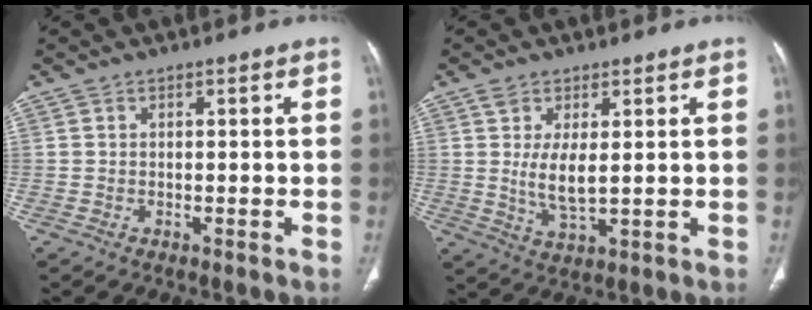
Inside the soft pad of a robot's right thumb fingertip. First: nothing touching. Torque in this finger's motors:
{"motor_torque": [1.05, 1.35, 0.07, 0.08, 0.05]}